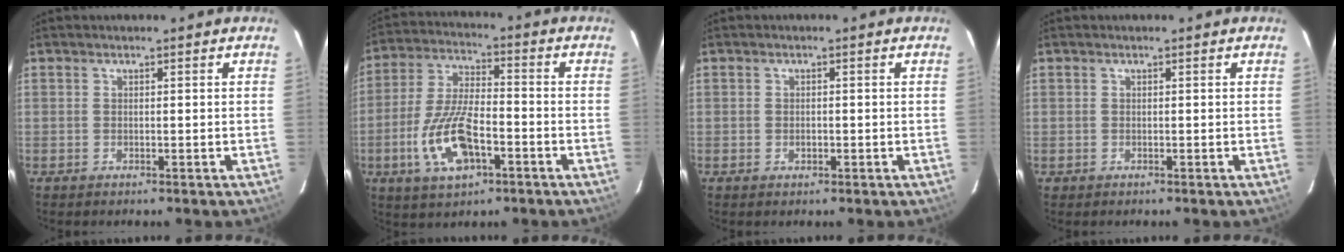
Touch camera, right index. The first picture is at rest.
{"total": 13.5, "force": [-5.0, 5.5, 11.2], "torque": [-0.240, -0.004, -0.090]}
{"total": 1.2, "force": [-0.3, 1.0, 0.5], "torque": [-0.009, 0.000, -0.004]}
{"total": 0.7, "force": [-0.2, 0.7, -0.1], "torque": [0.001, 0.002, -0.002]}